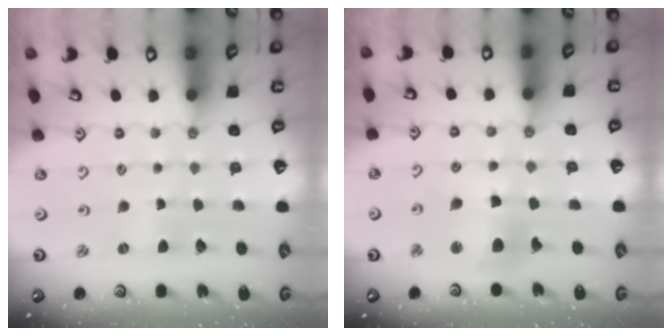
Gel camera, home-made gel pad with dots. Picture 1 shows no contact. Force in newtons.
{"total": 11.3, "press": 11.1, "slide": 2.2}